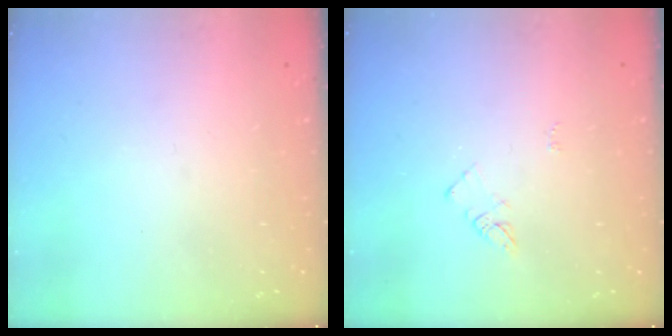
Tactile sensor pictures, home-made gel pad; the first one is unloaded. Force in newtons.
{"total": 3.8, "press": 3.8, "slide": 0.4}